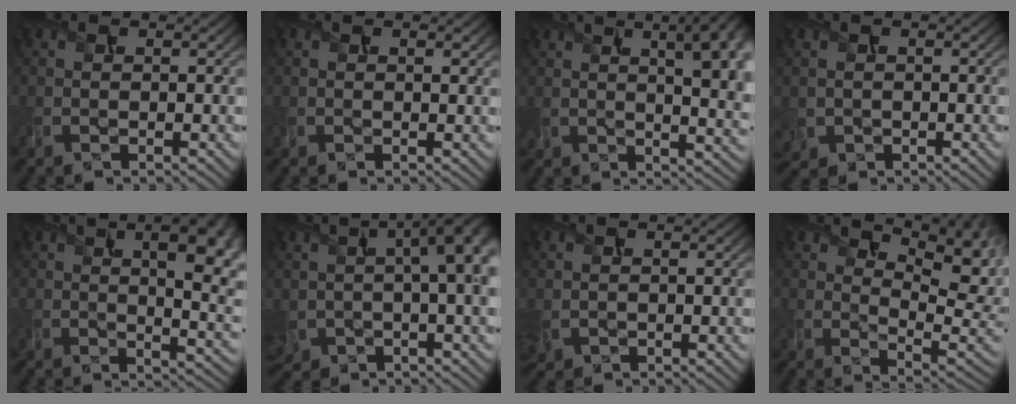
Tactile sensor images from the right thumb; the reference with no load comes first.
{"total": 1.1, "force": [0.7, 0.3, 0.9], "torque": [-0.015, 0.000, 0.012]}
{"total": 17.2, "force": [5.4, 7.6, 14.5], "torque": [-0.180, 0.051, 0.083]}
{"total": 1.9, "force": [-0.2, 1.9, 0.4], "torque": [-0.023, -0.014, -0.002]}
{"total": 14.4, "force": [3.8, 5.7, 12.7], "torque": [-0.155, 0.024, 0.059]}
{"total": 12.9, "force": [1.3, 6.2, 11.2], "torque": [-0.198, -0.006, 0.034]}
{"total": 1.4, "force": [0.1, 1.1, 0.9], "torque": [-0.033, -0.004, 0.005]}
{"total": 13.0, "force": [6.3, 5.7, 9.8], "torque": [-0.163, 0.021, 0.107]}